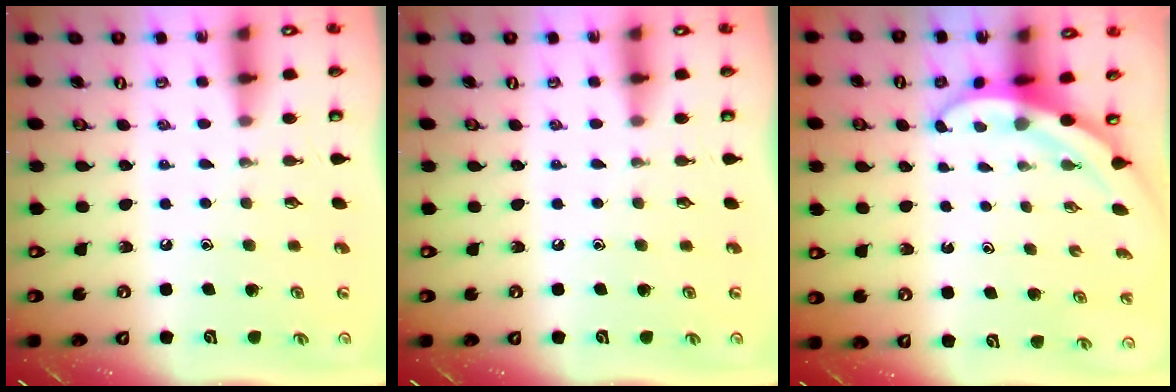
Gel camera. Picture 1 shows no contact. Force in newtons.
{"total": 0.0}
{"total": 3.3, "press": 3.3, "slide": 0.1}